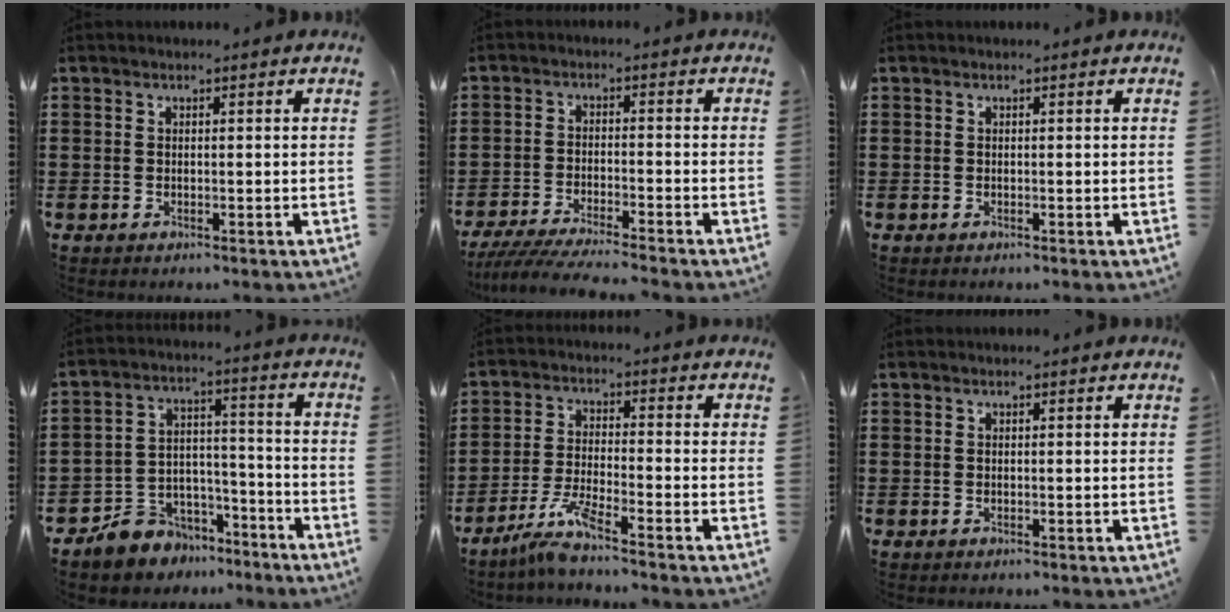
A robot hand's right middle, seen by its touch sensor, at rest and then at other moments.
{"total": 4.9, "force": [-4.6, 0.0, 1.7], "torque": [-0.043, -0.015, -0.092]}
{"total": 0.0}
{"total": 7.0, "force": [-6.2, 3.2, 0.0], "torque": [-0.023, 0.016, -0.125]}
{"total": 5.5, "force": [-4.3, 0.0, 3.4], "torque": [-0.078, -0.012, -0.083]}
{"total": 0.0}